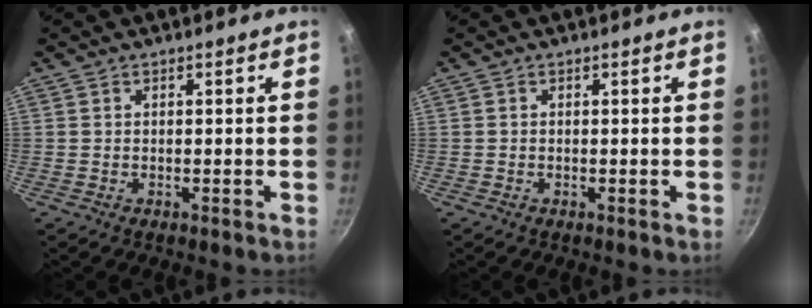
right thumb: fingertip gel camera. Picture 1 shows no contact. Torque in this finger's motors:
{"motor_torque": [0.47, 0.23, -0.02, -0.51, -0.01]}